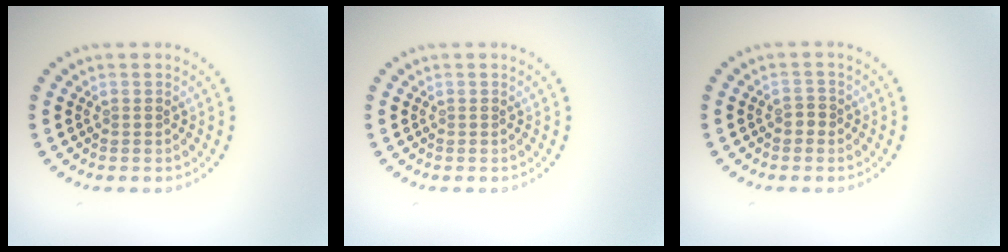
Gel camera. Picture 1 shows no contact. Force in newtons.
{"total": 0.0}
{"total": 1.0, "press": 0.9, "slide": 0.4}